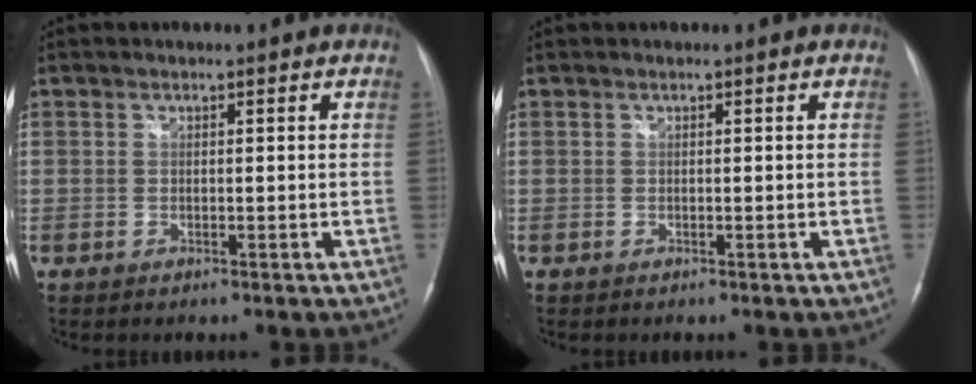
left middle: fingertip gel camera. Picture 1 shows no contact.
{"total": 0.0}